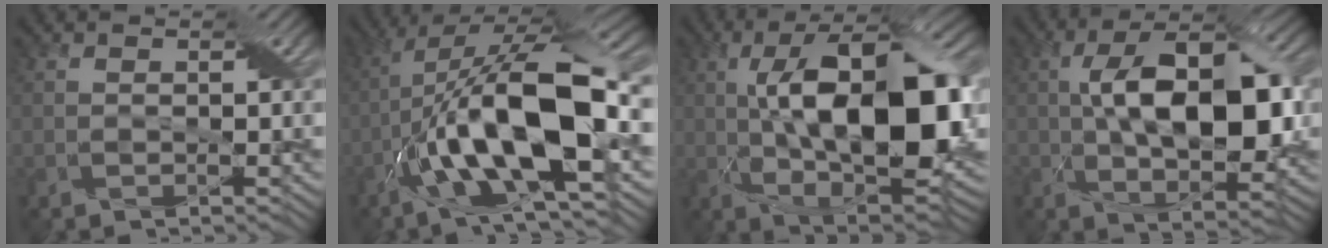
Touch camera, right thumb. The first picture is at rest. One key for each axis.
{"total": 17.0, "fx": -3.9, "fy": 6.2, "fz": 15.3, "tx": -0.284, "ty": 0.013, "tz": -0.075}
{"total": 17.7, "fx": 1.1, "fy": 8.0, "fz": 15.8, "tx": -0.257, "ty": 0.017, "tz": 0.008}
{"total": 13.5, "fx": 0.8, "fy": 6.7, "fz": 11.7, "tx": -0.194, "ty": 0.007, "tz": 0.011}